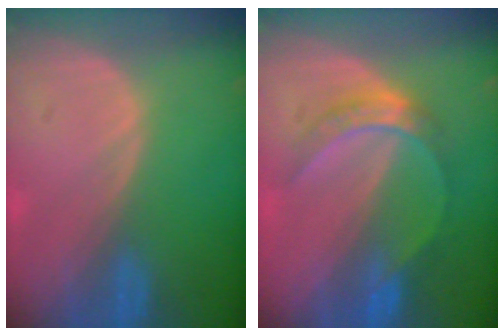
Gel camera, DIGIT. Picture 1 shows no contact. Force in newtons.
{"total": 5.2, "press": 5.2, "slide": 0.5}